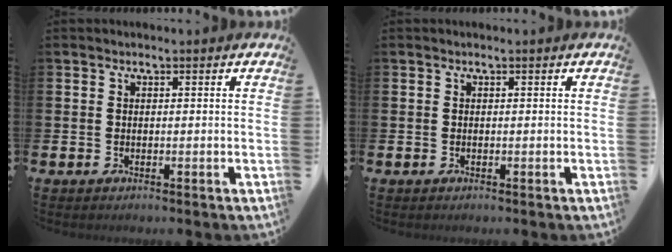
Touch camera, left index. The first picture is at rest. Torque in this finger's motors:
{"motor_torque": [0.06, 0.01, -0.03, -0.01]}